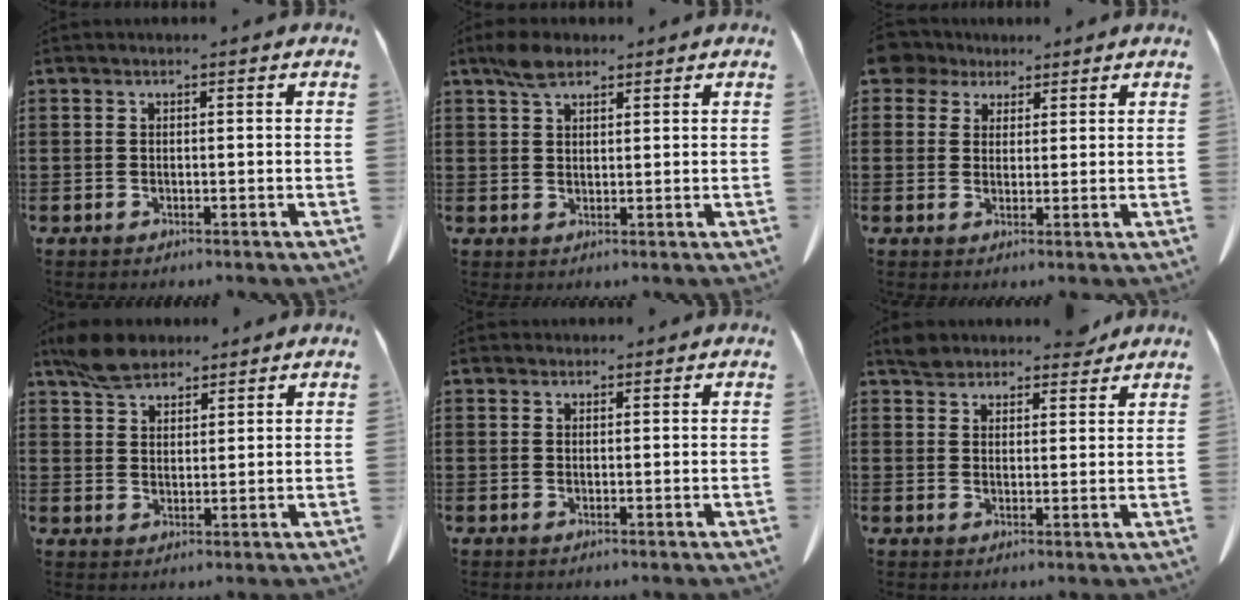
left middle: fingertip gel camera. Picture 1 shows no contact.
{"total": 3.9, "force": [2.8, 1.6, 2.2], "torque": [-0.050, 0.006, 0.052]}
{"total": 4.3, "force": [3.2, 2.7, 1.0], "torque": [-0.030, 0.008, 0.060]}
{"total": 5.6, "force": [4.6, 2.5, 2.0], "torque": [-0.047, -0.002, 0.087]}
{"total": 1.0, "force": [0.9, 0.4, 0.1], "torque": [-0.004, 0.000, 0.019]}
{"total": 4.8, "force": [4.5, 1.5, 1.0], "torque": [-0.025, -0.009, 0.086]}